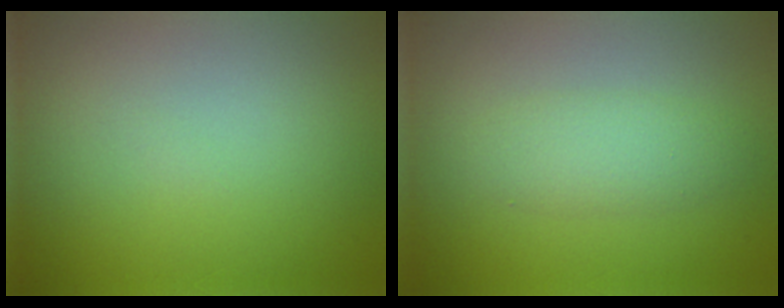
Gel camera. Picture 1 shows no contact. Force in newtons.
{"total": 2.3, "press": 2.3, "slide": 0.1}